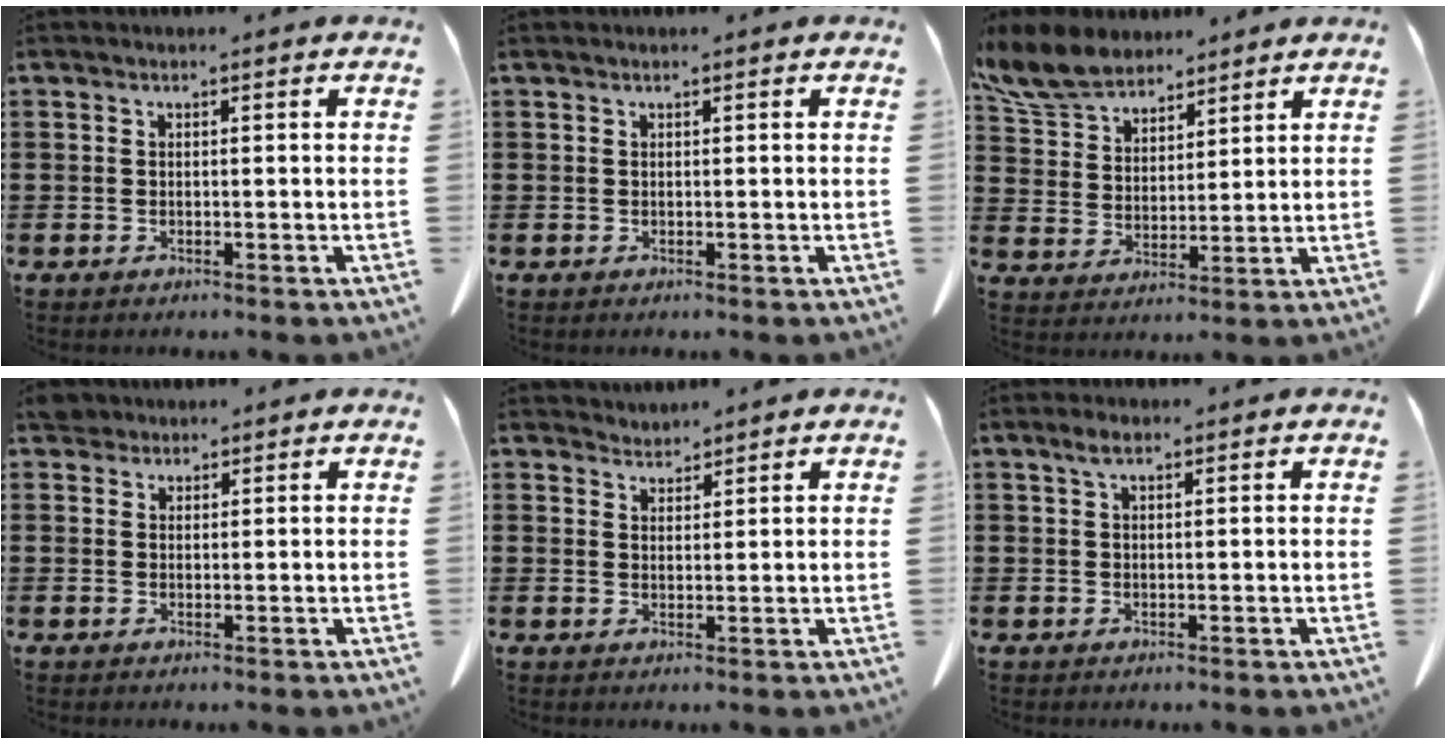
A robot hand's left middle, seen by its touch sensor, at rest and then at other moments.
{"total": 0.0}
{"total": 8.9, "force": [7.6, 3.1, 3.3], "torque": [-0.095, -0.015, 0.144]}
{"total": 2.6, "force": [2.2, 1.2, 0.7], "torque": [-0.022, 0.007, 0.043]}
{"total": 2.1, "force": [2.1, 0.2, -0.4], "torque": [0.002, -0.004, 0.040]}
{"total": 2.1, "force": [1.0, 0.7, 1.6], "torque": [-0.035, 0.006, 0.017]}